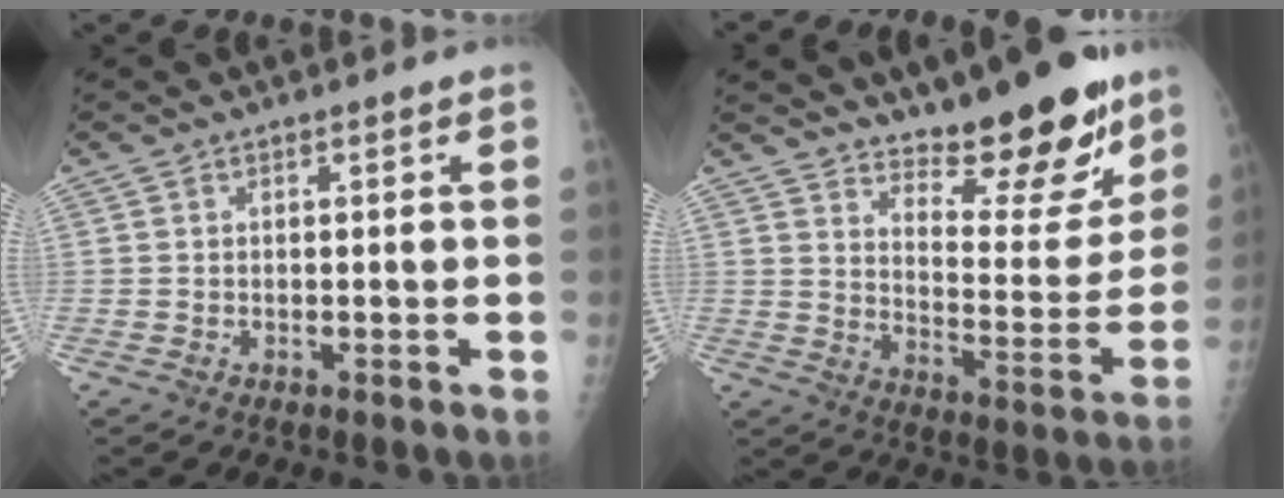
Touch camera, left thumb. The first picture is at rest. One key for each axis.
{"total": 18.1, "fx": 14.2, "fy": 5.7, "fz": 9.6, "tx": -0.087, "ty": -0.117, "tz": 0.208}